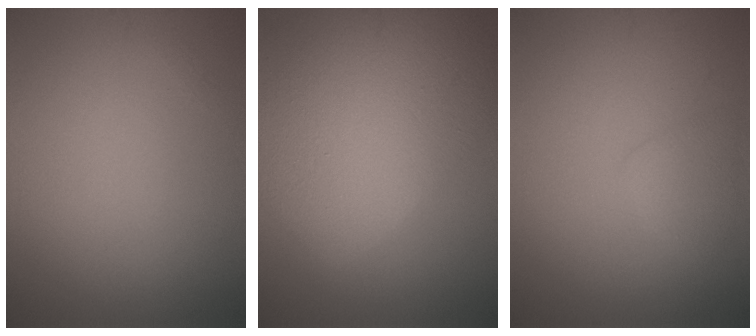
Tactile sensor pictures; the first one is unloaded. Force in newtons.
{"total": 11.5, "press": 11.5, "slide": 0.5}
{"total": 1.6, "press": 1.6, "slide": 0.1}